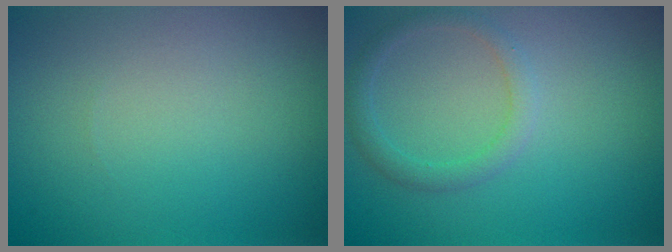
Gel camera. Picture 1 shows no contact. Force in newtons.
{"total": 1.8, "press": 1.8, "slide": 0.1}